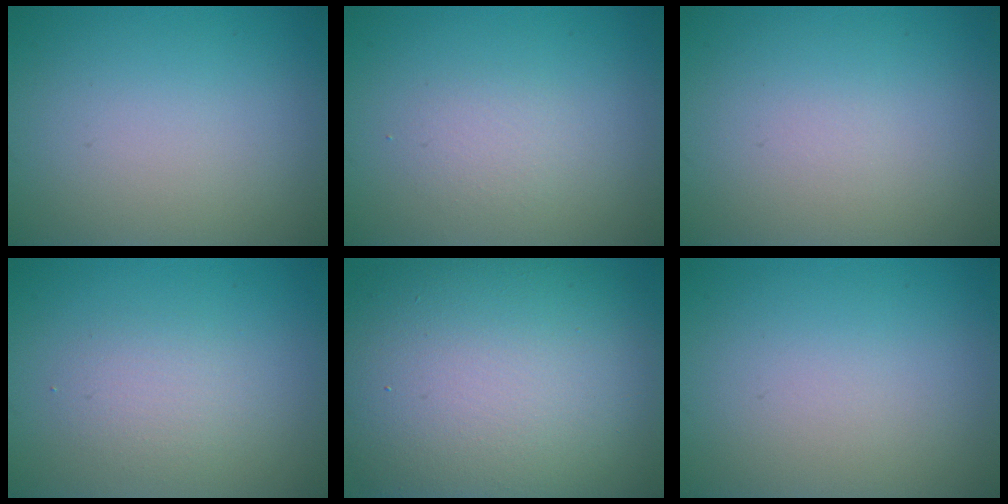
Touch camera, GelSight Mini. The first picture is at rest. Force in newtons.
{"total": 1.3, "press": 1.3, "slide": 0.1}
{"total": 0.0}
{"total": 1.9, "press": 1.9, "slide": 0.0}
{"total": 17.2, "press": 17.2, "slide": 0.5}
{"total": 0.0}